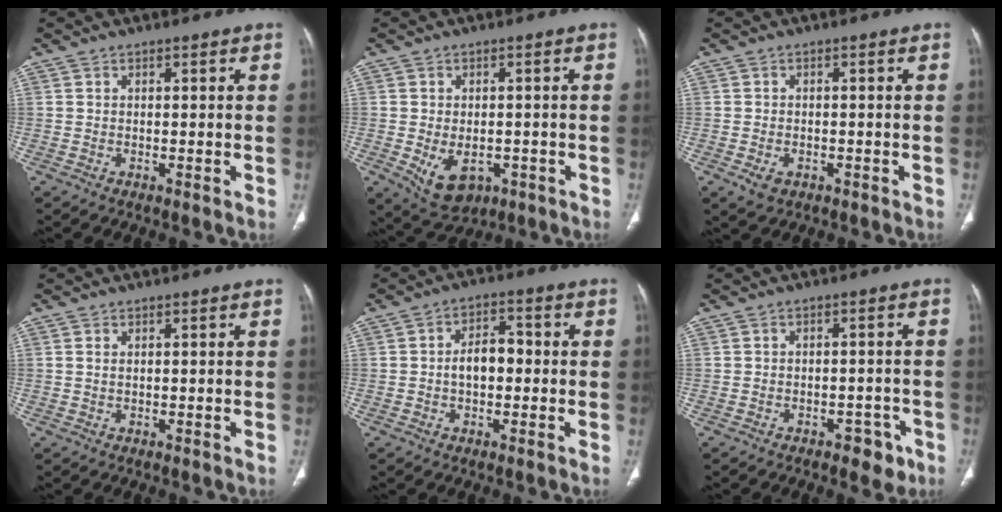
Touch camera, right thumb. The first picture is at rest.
{"total": 8.1, "force": [-2.6, 5.5, 5.4], "torque": [-0.073, 0.004, -0.022]}
{"total": 2.9, "force": [-1.3, 2.0, 1.7], "torque": [-0.029, 0.003, -0.013]}
{"total": 0.7, "force": [0.2, 0.3, 0.6], "torque": [-0.017, 0.005, 0.008]}
{"total": 6.0, "force": [-0.6, 3.8, 4.7], "torque": [-0.067, 0.024, -0.017]}
{"total": 4.8, "force": [-2.9, 2.8, 2.7], "torque": [-0.015, 0.020, -0.034]}